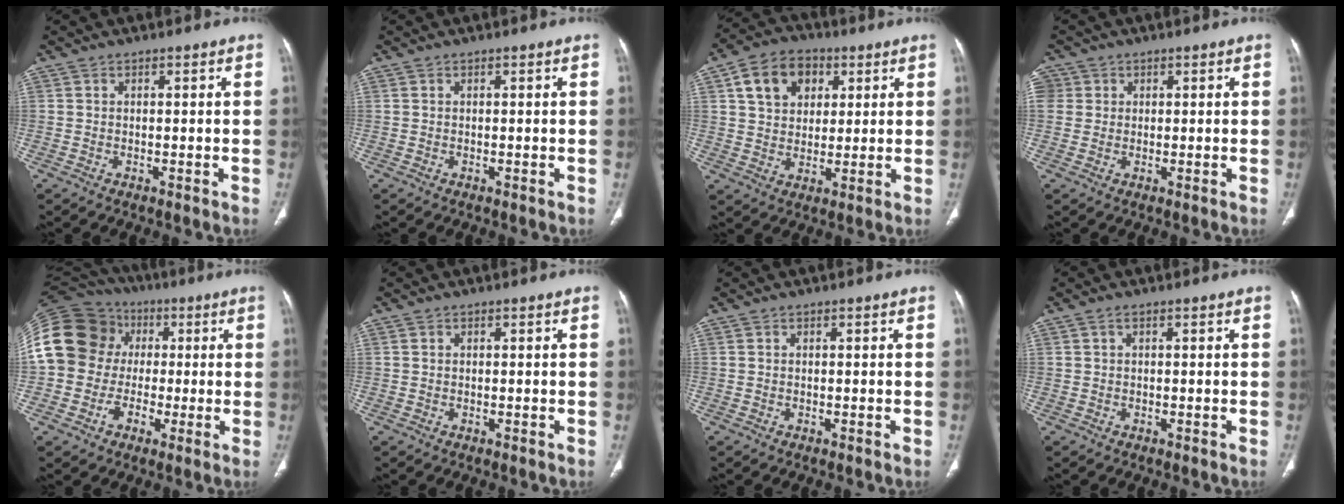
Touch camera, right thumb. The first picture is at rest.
{"total": 0.0}
{"total": 11.2, "force": [4.1, 8.5, 6.0], "torque": [-0.071, -0.002, 0.067]}
{"total": 4.7, "force": [1.1, 4.4, 1.1], "torque": [-0.016, 0.011, 0.024]}
{"total": 21.4, "force": [0.7, 19.2, 9.5], "torque": [-0.204, 0.058, 0.018]}
{"total": 0.0}
{"total": 0.0}
{"total": 0.6, "force": [0.2, 0.4, 0.4], "torque": [-0.010, 0.002, 0.002]}